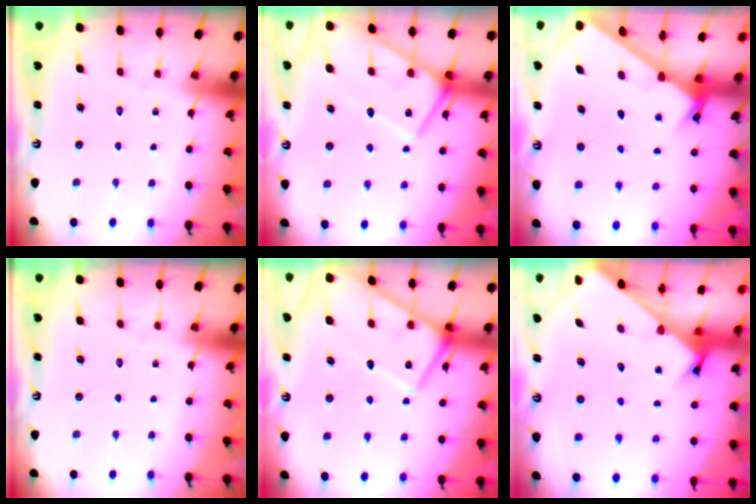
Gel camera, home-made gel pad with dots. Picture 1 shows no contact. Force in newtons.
{"total": 13.4, "press": 13.3, "slide": 1.2}
{"total": 1.9, "press": 1.9, "slide": 0.1}
{"total": 0.0}
{"total": 14.8, "press": 14.7, "slide": 1.2}
{"total": 2.4, "press": 2.4, "slide": 0.2}